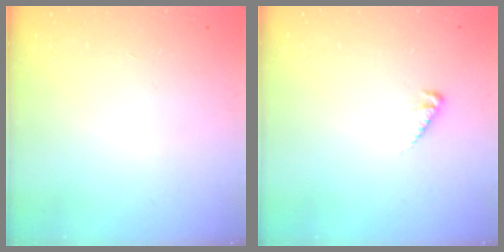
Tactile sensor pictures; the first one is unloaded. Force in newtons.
{"total": 3.9, "press": 3.9, "slide": 0.5}